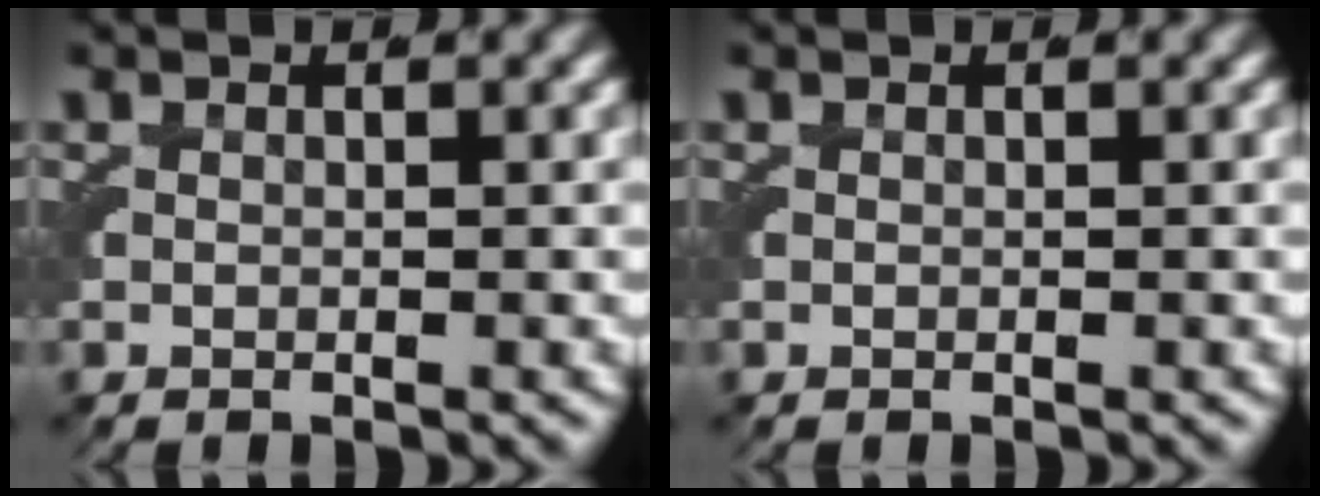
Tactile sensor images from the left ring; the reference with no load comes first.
{"total": 0.0}